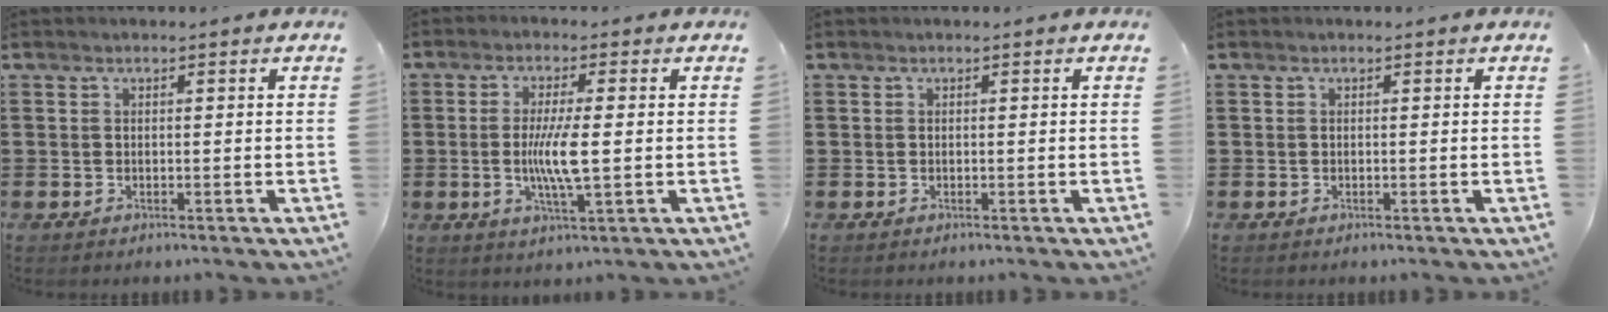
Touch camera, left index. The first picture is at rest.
{"total": 6.6, "force": [-0.2, 1.0, 6.5], "torque": [-0.129, -0.007, -0.011]}
{"total": 0.0}
{"total": 0.0}